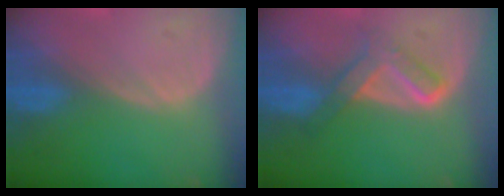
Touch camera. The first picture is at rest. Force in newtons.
{"total": 5.3, "press": 5.3, "slide": 0.2}